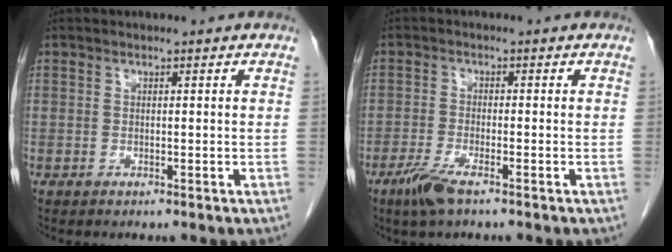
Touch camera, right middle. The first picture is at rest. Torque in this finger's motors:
{"motor_torque": [-0.05, -0.13, 0.05, 0.05]}